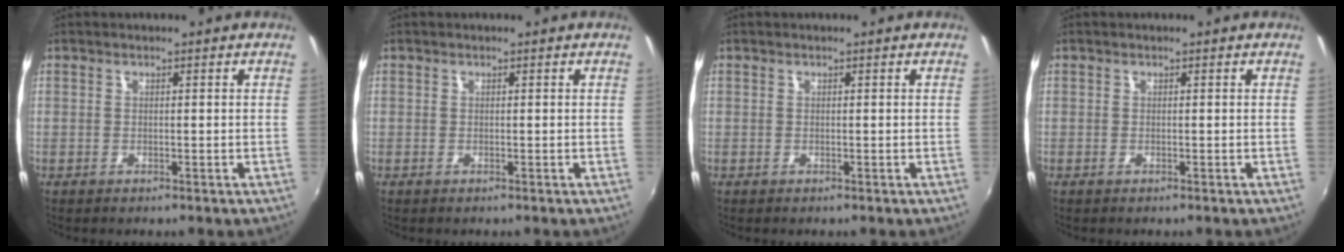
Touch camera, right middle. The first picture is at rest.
{"total": 0.0}
{"total": 0.0}
{"total": 0.0}